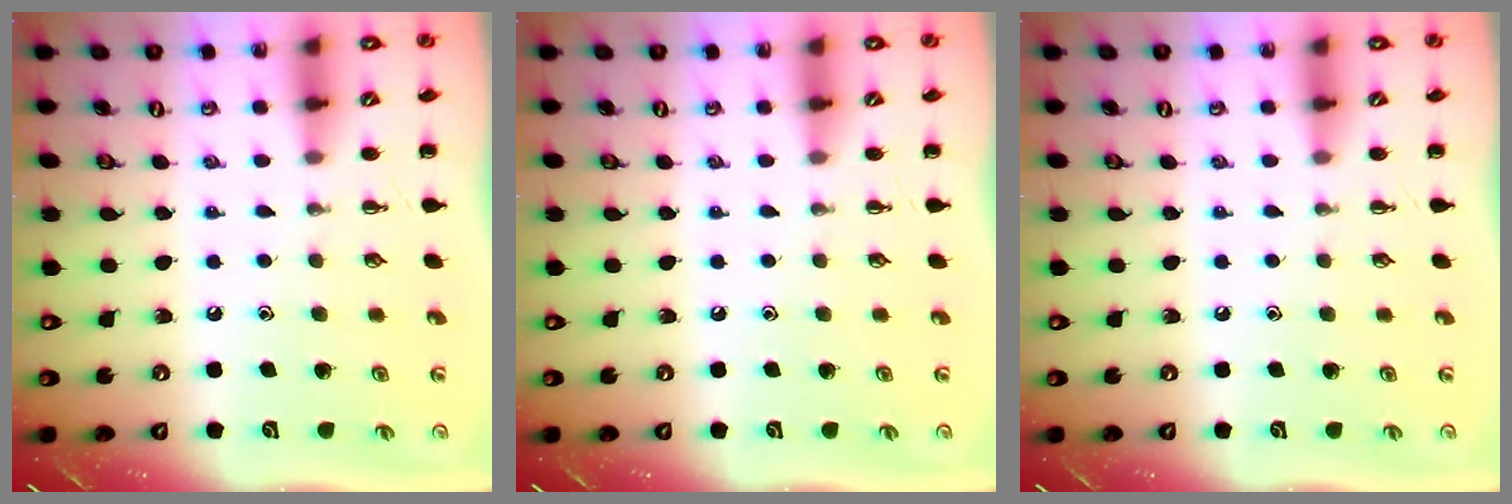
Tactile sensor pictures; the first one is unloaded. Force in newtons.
{"total": 0.0}
{"total": 0.0}